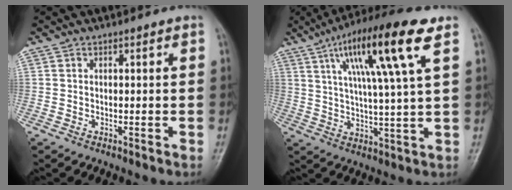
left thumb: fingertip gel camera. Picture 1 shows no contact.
{"total": 16.9, "force": [7.4, 1.8, 15.1], "torque": [-0.263, -0.009, 0.121]}